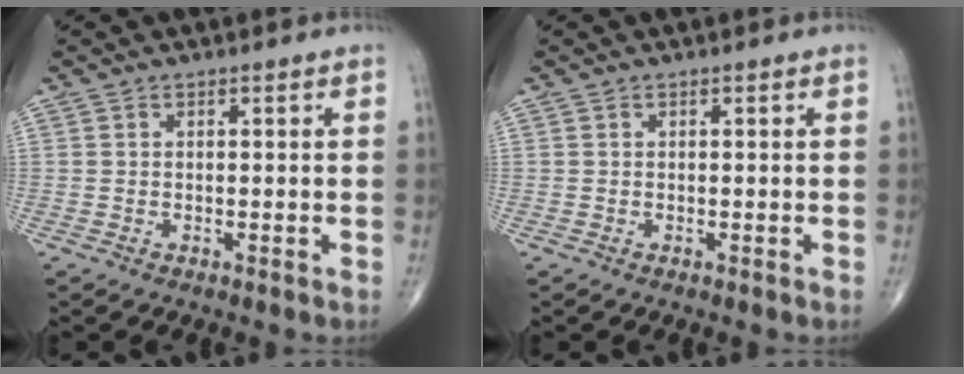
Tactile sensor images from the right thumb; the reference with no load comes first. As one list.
[{"total": 0.0}]